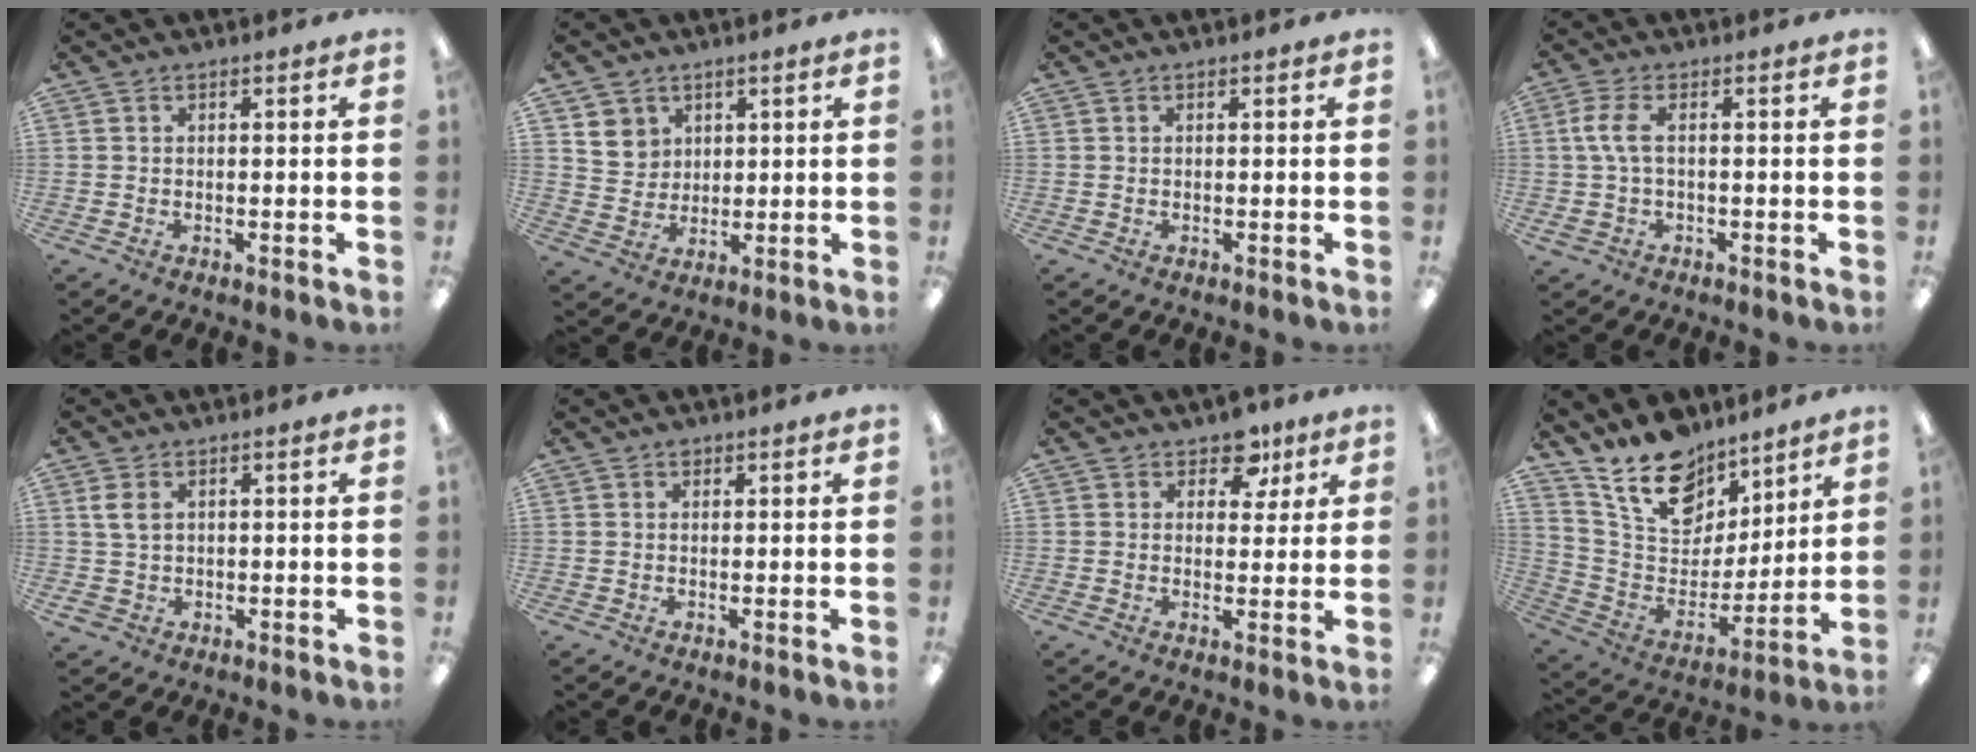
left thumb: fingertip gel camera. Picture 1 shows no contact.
{"total": 6.2, "force": [3.5, 5.2, 0.3], "torque": [0.000, -0.016, 0.062]}
{"total": 0.0}
{"total": 6.3, "force": [0.3, 2.9, 5.6], "torque": [-0.128, 0.003, 0.000]}
{"total": 4.7, "force": [1.2, 3.4, 2.9], "torque": [-0.065, 0.005, 0.023]}
{"total": 0.8, "force": [0.6, 0.5, 0.3], "torque": [0.002, -0.001, 0.008]}
{"total": 6.9, "force": [4.3, 4.4, 3.2], "torque": [-0.030, -0.019, 0.073]}
{"total": 17.5, "force": [13.3, 9.5, 6.4], "torque": [-0.127, -0.084, 0.249]}